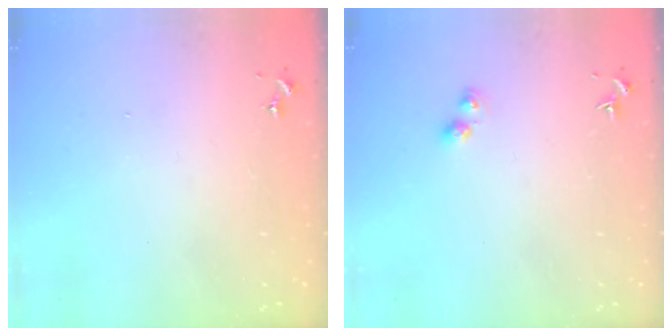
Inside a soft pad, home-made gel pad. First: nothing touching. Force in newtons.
{"total": 4.4, "press": 4.4, "slide": 0.3}